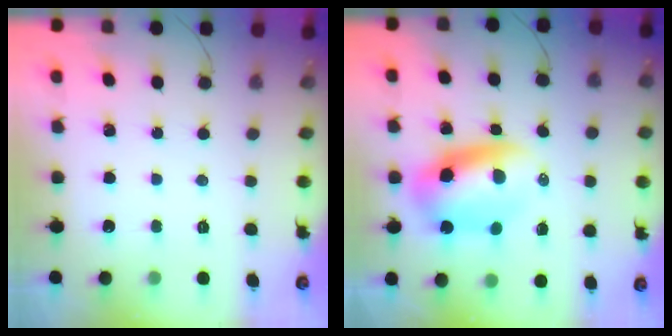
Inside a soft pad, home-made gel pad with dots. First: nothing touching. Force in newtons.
{"total": 10.3, "press": 9.9, "slide": 3.0}